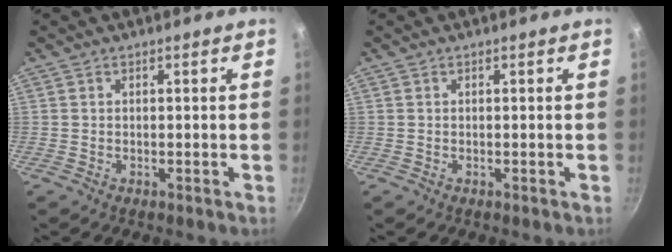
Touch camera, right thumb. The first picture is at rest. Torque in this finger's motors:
{"motor_torque": [0.00, 0.00, 0.00, 0.00, 0.01]}